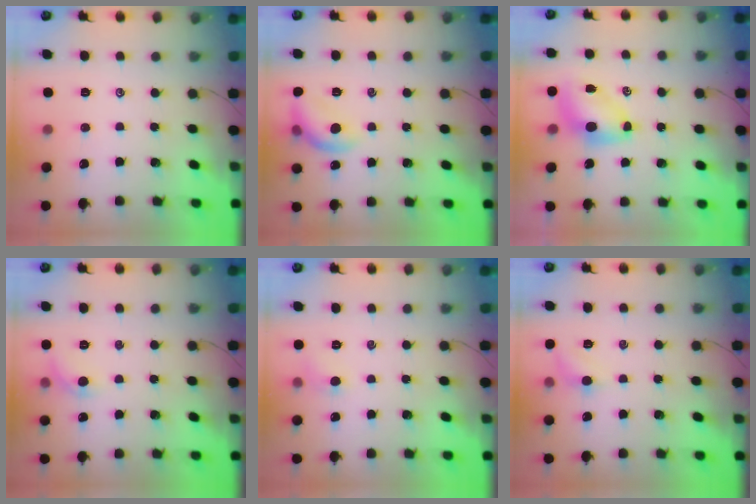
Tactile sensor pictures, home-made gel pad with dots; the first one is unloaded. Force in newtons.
{"total": 11.4, "press": 11.4, "slide": 0.7}
{"total": 7.2, "press": 7.1, "slide": 1.2}
{"total": 6.0, "press": 5.8, "slide": 1.7}
{"total": 4.9, "press": 4.6, "slide": 1.6}
{"total": 5.7, "press": 5.5, "slide": 1.5}